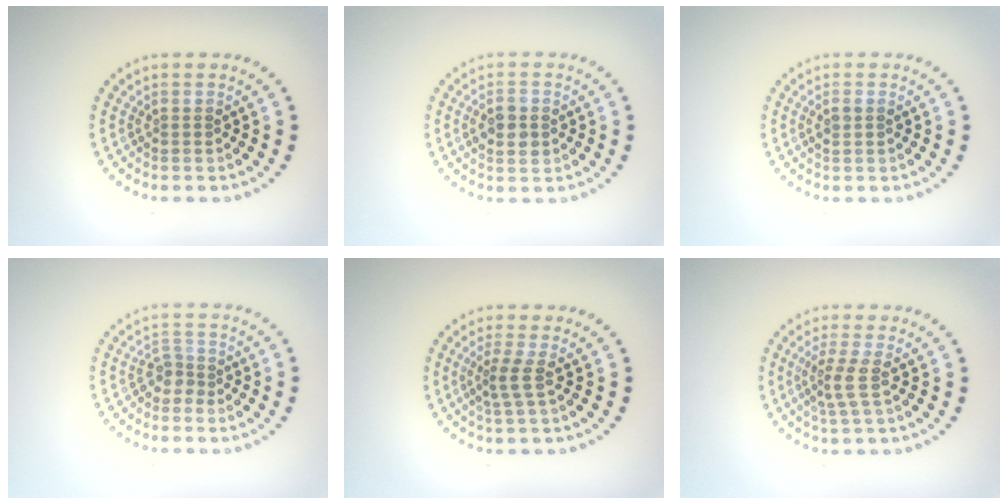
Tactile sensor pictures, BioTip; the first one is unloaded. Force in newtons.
{"total": 2.8, "press": 2.8, "slide": 0.1}
{"total": 1.0, "press": 0.9, "slide": 0.4}
{"total": 1.7, "press": 1.1, "slide": 1.2}
{"total": 1.9, "press": 1.2, "slide": 1.4}
{"total": 2.3, "press": 1.6, "slide": 1.6}